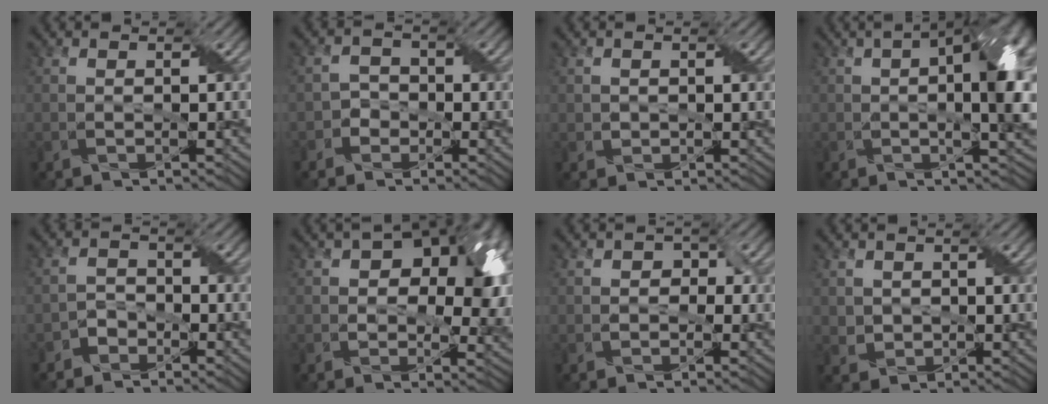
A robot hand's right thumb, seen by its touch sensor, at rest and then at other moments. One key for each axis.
{"total": 2.3, "fx": -1.1, "fy": 2.0, "fz": 0.5, "tx": -0.004, "ty": 0.005, "tz": -0.027}
{"total": 1.5, "fx": 0.4, "fy": 1.3, "fz": 0.6, "tx": -0.020, "ty": -0.003, "tz": 0.008}
{"total": 12.1, "fx": 0.7, "fy": 5.2, "fz": 10.9, "tx": -0.141, "ty": 0.006, "tz": 0.012}
{"total": 2.3, "fx": -1.7, "fy": 1.4, "fz": 0.5, "tx": -0.010, "ty": 0.009, "tz": -0.040}
{"total": 13.4, "fx": 4.0, "fy": 8.2, "fz": 9.9, "tx": -0.119, "ty": 0.009, "tz": 0.065}
{"total": 2.3, "fx": 0.0, "fy": 2.1, "fz": 1.1, "tx": -0.012, "ty": 0.007, "tz": -0.006}
{"total": 2.2, "fx": 0.8, "fy": 1.9, "fz": 0.7, "tx": -0.030, "ty": -0.005, "tz": 0.014}